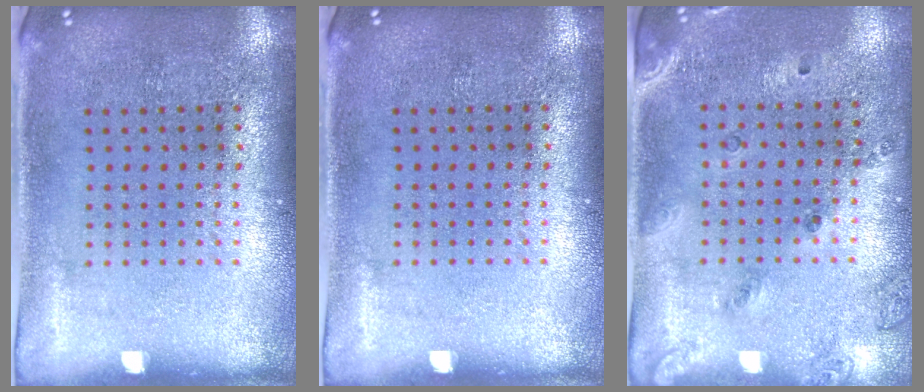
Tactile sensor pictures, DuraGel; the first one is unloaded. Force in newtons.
{"total": 0.0}
{"total": 1.5, "press": 1.2, "slide": 0.9}